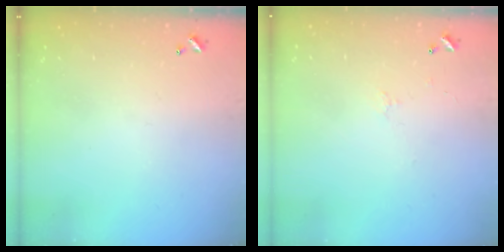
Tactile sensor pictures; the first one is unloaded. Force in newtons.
{"total": 0.7, "press": 0.2, "slide": 0.6}